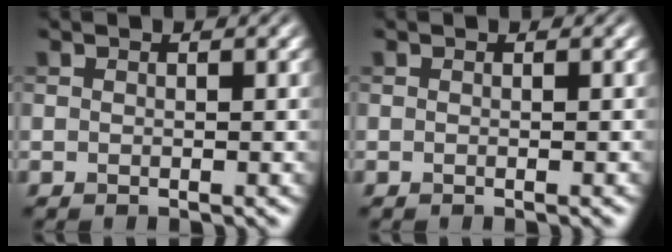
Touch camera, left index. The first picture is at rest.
{"total": 0.6, "force": [-0.1, 0.2, 0.6], "torque": [-0.003, 0.000, -0.002]}